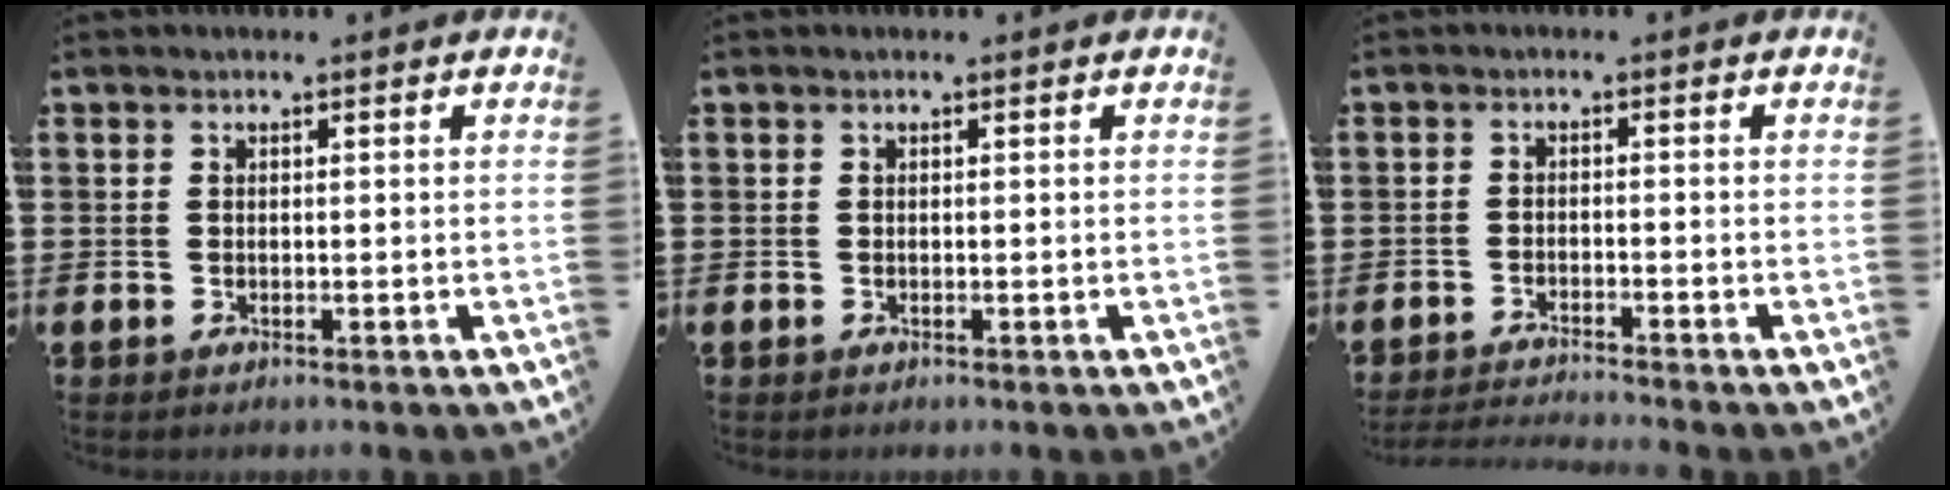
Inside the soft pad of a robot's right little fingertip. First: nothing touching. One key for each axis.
{"total": 0.0}
{"total": 1.8, "fx": -1.8, "fy": -0.3, "fz": 0.3, "tx": -0.004, "ty": 0.001, "tz": -0.036}